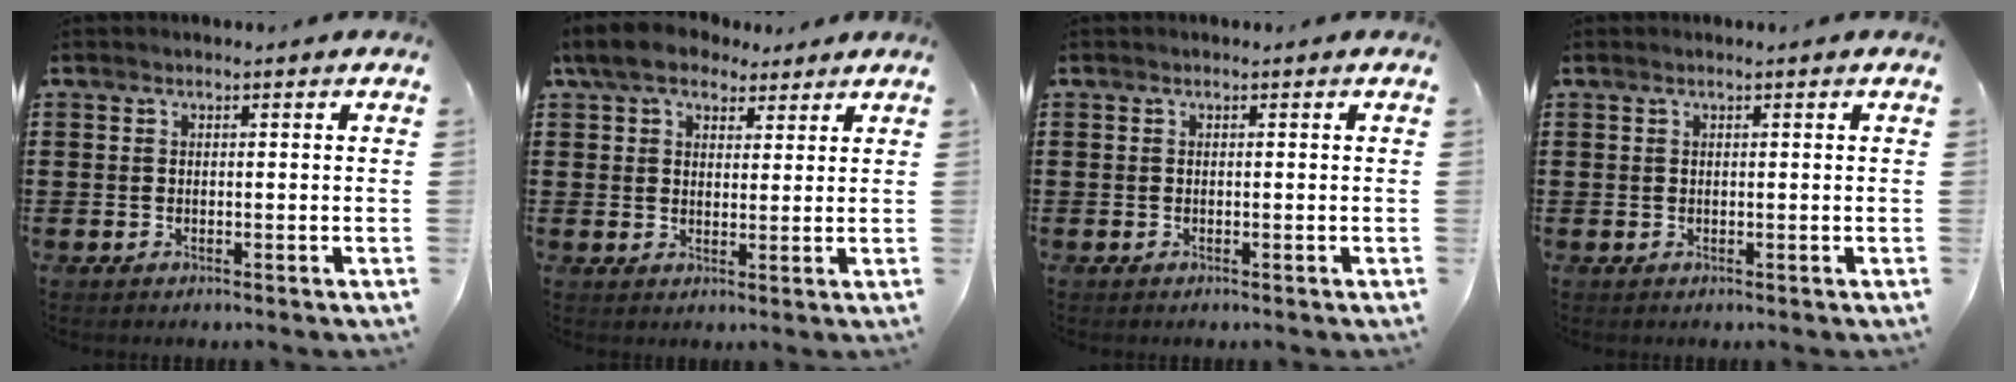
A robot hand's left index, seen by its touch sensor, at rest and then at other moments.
{"total": 6.6, "force": [4.9, 3.5, 2.7], "torque": [-0.074, 0.006, 0.091]}
{"total": 0.0}
{"total": 0.6, "force": [0.3, -0.1, 0.5], "torque": [-0.007, -0.002, 0.006]}